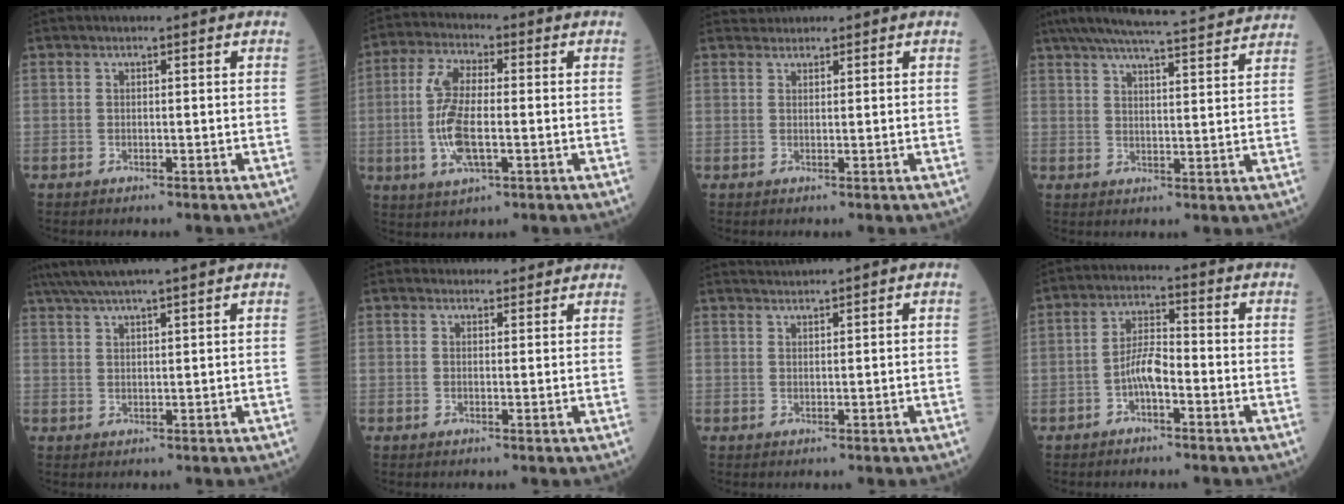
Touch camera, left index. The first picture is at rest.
{"total": 9.5, "force": [-1.4, 3.0, 8.9], "torque": [-0.196, -0.005, -0.028]}
{"total": 1.4, "force": [1.3, 0.4, -0.3], "torque": [-0.004, 0.013, 0.025]}
{"total": 20.0, "force": [18.5, 0.5, 7.8], "torque": [-0.129, 0.014, 0.242]}
{"total": 8.2, "force": [6.9, -1.1, 4.3], "torque": [-0.074, 0.029, 0.110]}
{"total": 4.2, "force": [3.9, 1.5, 0.4], "torque": [0.001, 0.012, 0.047]}
{"total": 1.4, "force": [1.3, -0.7, -0.1], "torque": [-0.002, 0.008, 0.032]}
{"total": 4.6, "force": [-2.1, 1.3, 3.9], "torque": [-0.079, 0.008, -0.041]}